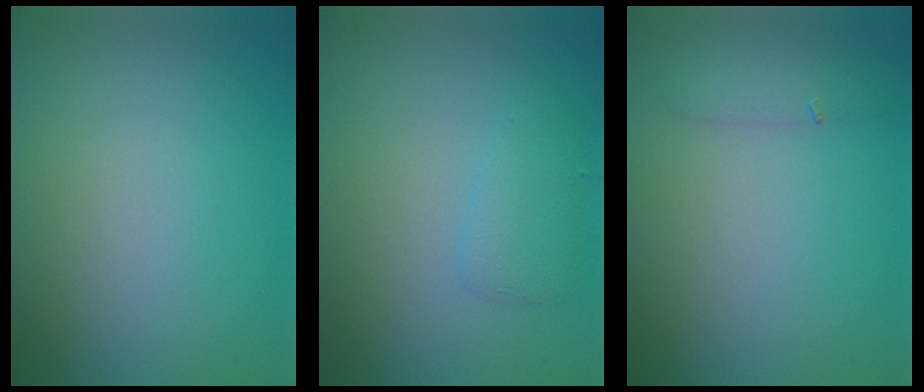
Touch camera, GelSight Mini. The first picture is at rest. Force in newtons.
{"total": 1.7, "press": 1.7, "slide": 0.1}
{"total": 1.4, "press": 1.4, "slide": 0.1}